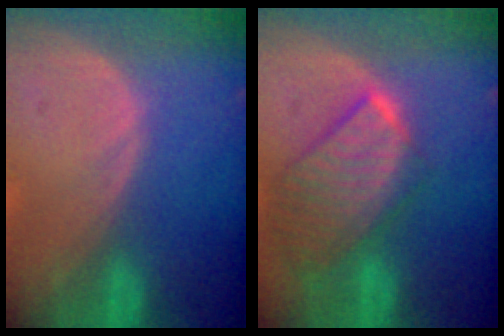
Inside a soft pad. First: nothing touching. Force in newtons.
{"total": 9.7, "press": 8.4, "slide": 4.9}